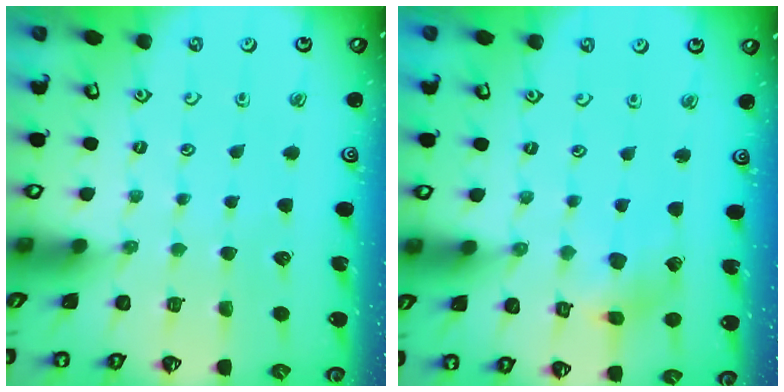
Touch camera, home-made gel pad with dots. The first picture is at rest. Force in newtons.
{"total": 4.1, "press": 4.1, "slide": 0.6}